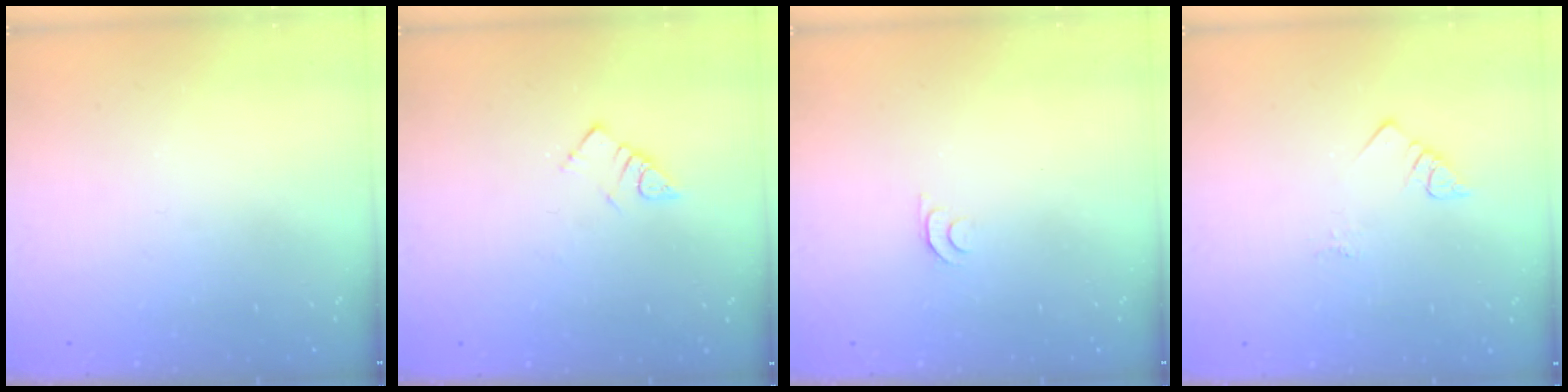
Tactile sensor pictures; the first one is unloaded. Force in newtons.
{"total": 3.6, "press": 3.5, "slide": 0.3}
{"total": 4.8, "press": 4.7, "slide": 0.6}
{"total": 2.8, "press": 2.8, "slide": 0.4}